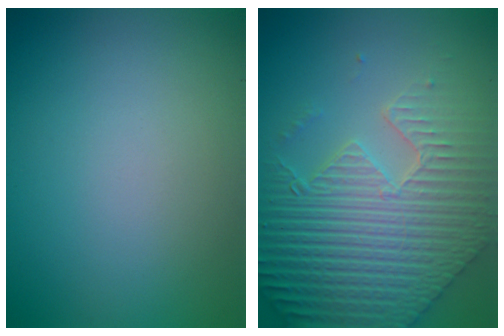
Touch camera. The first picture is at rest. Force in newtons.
{"total": 8.8, "press": 6.5, "slide": 6.0}